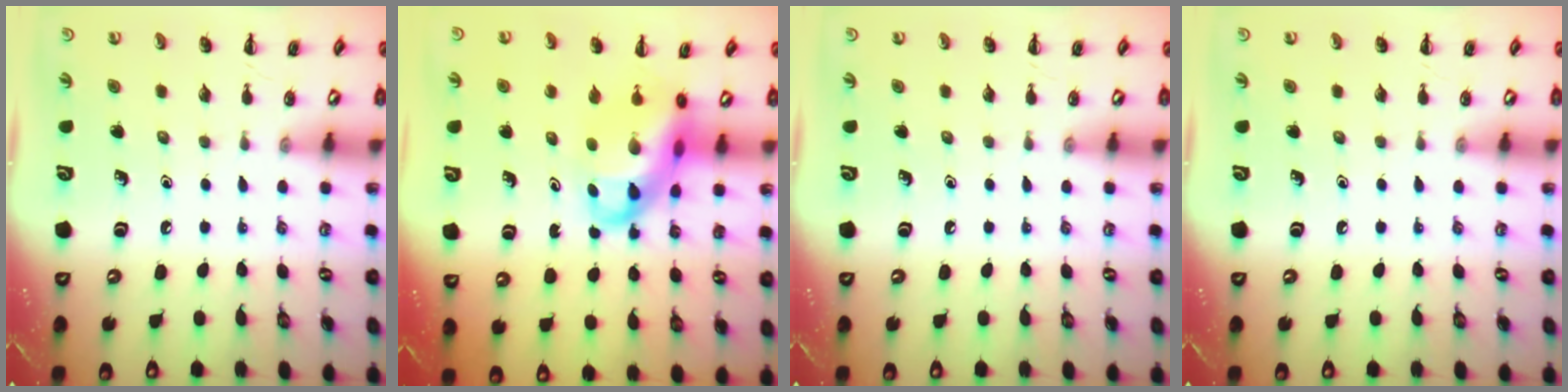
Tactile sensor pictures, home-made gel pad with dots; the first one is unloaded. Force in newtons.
{"total": 12.3, "press": 11.8, "slide": 3.2}
{"total": 0.0}
{"total": 0.0}